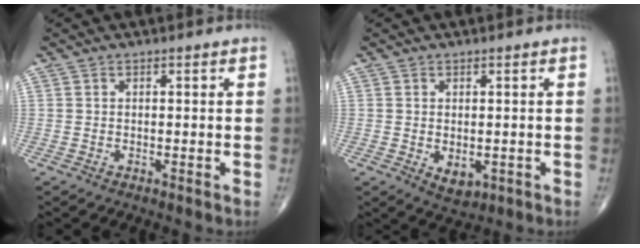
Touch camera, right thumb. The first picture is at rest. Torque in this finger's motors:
{"motor_torque": [-0.22, 0.25, 0.22, 0.26, 0.10]}